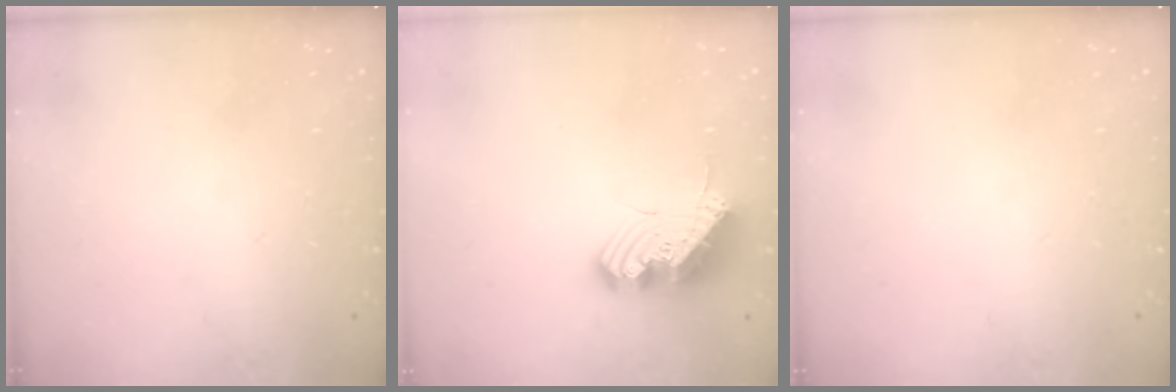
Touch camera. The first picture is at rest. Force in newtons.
{"total": 14.1, "press": 14.1, "slide": 0.5}
{"total": 0.0}